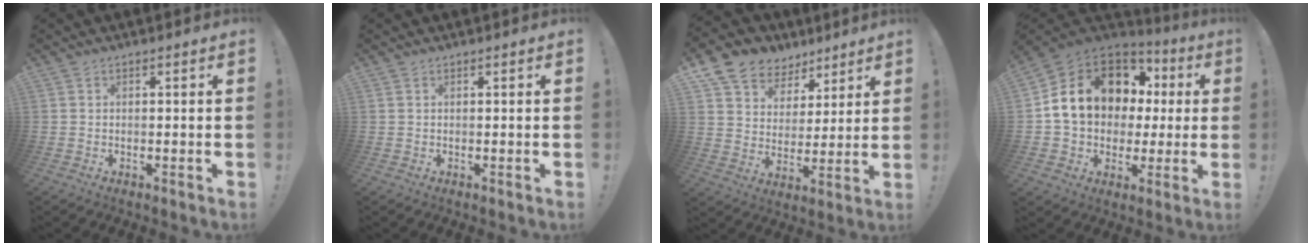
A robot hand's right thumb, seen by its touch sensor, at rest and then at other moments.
{"total": 0.0}
{"total": 10.4, "force": [6.7, 7.7, 2.0], "torque": [-0.035, -0.053, 0.134]}
{"total": 17.4, "force": [4.8, 13.4, 10.0], "torque": [-0.168, -0.013, 0.109]}